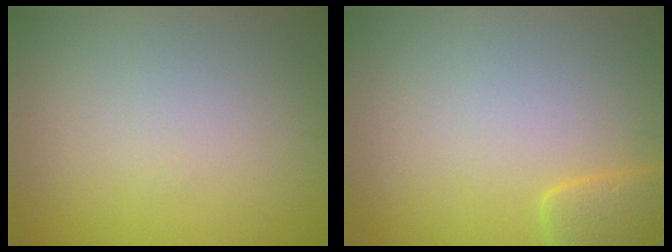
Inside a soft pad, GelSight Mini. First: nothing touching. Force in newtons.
{"total": 2.6, "press": 2.6, "slide": 0.3}